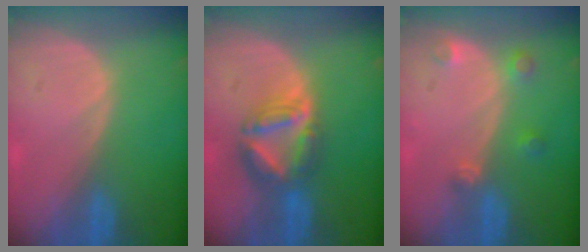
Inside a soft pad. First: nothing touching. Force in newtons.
{"total": 7.3, "press": 6.4, "slide": 3.5}
{"total": 2.7, "press": 2.7, "slide": 0.3}